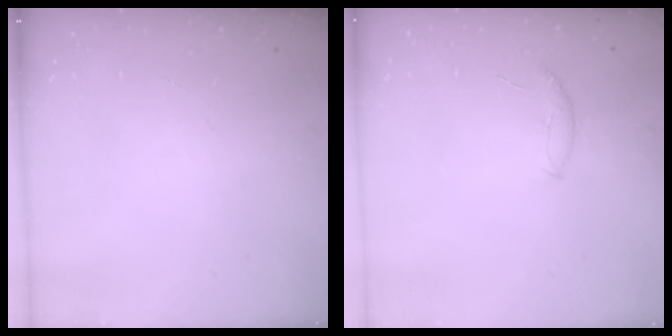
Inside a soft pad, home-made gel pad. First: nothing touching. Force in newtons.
{"total": 6.0, "press": 5.9, "slide": 1.3}